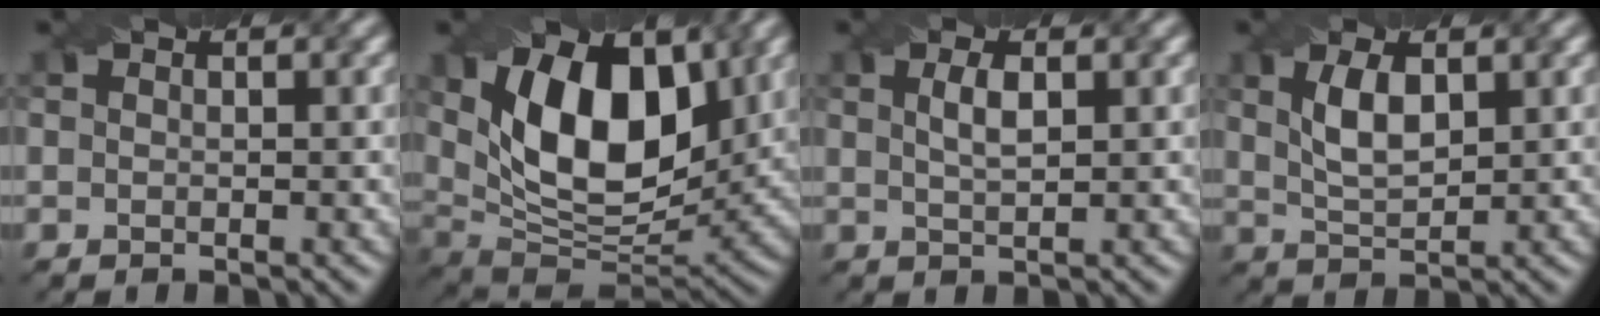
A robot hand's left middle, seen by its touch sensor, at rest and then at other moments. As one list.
[{"total": 12.3, "force": [3.2, 6.8, 9.7], "torque": [-0.151, 0.005, 0.054]}, {"total": 1.8, "force": [0.3, 0.5, 1.7], "torque": [-0.034, 0.008, 0.010]}, {"total": 3.4, "force": [0.9, 1.5, 2.9], "torque": [-0.069, 0.006, 0.023]}]